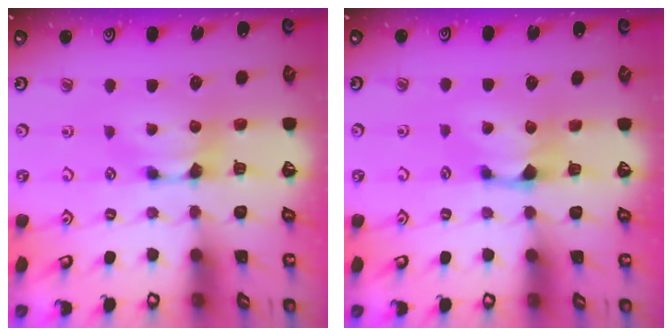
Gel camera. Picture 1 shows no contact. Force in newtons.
{"total": 0.8, "press": 0.0, "slide": 0.8}